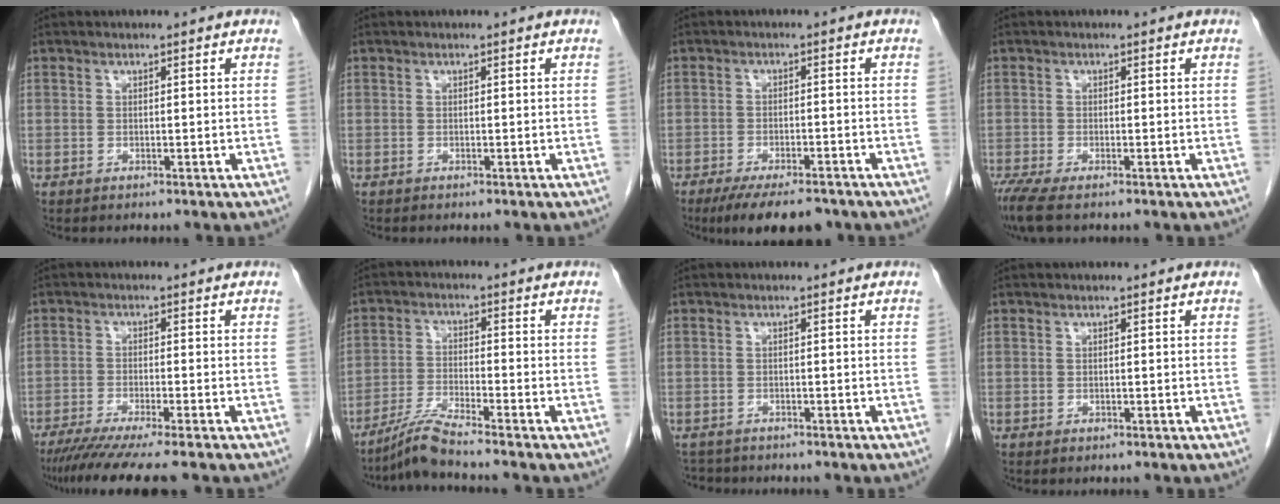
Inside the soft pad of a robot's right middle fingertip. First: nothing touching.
{"total": 0.0}
{"total": 9.5, "force": [-7.4, 2.7, 5.3], "torque": [-0.079, -0.012, -0.111]}
{"total": 4.5, "force": [-3.4, 0.6, 2.9], "torque": [-0.062, -0.016, -0.062]}
{"total": 8.9, "force": [-7.2, -0.8, 5.1], "torque": [-0.070, -0.028, -0.115]}
{"total": 5.2, "force": [-4.5, -1.4, 2.1], "torque": [-0.046, -0.026, -0.093]}
{"total": 2.5, "force": [-2.3, 0.9, -0.2], "torque": [-0.003, -0.006, -0.039]}
{"total": 0.0}